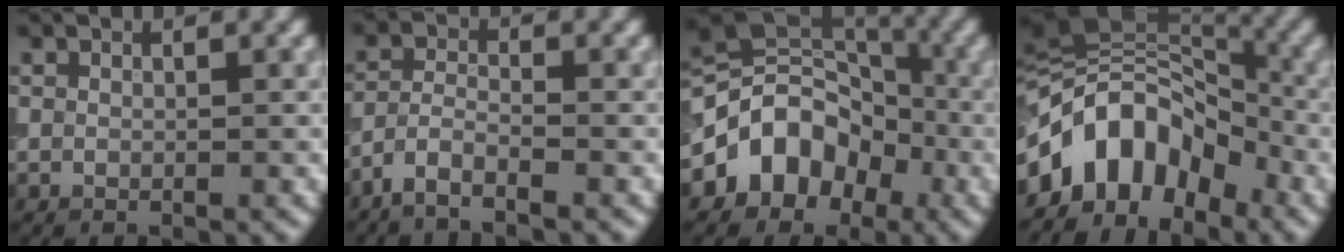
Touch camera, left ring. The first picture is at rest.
{"total": 2.6, "force": [-2.1, 0.5, 1.4], "torque": [-0.030, 0.001, -0.052]}
{"total": 7.3, "force": [-2.9, 5.8, 3.4], "torque": [-0.028, 0.010, -0.064]}
{"total": 9.8, "force": [-4.3, 6.4, 6.0], "torque": [-0.081, 0.021, -0.097]}